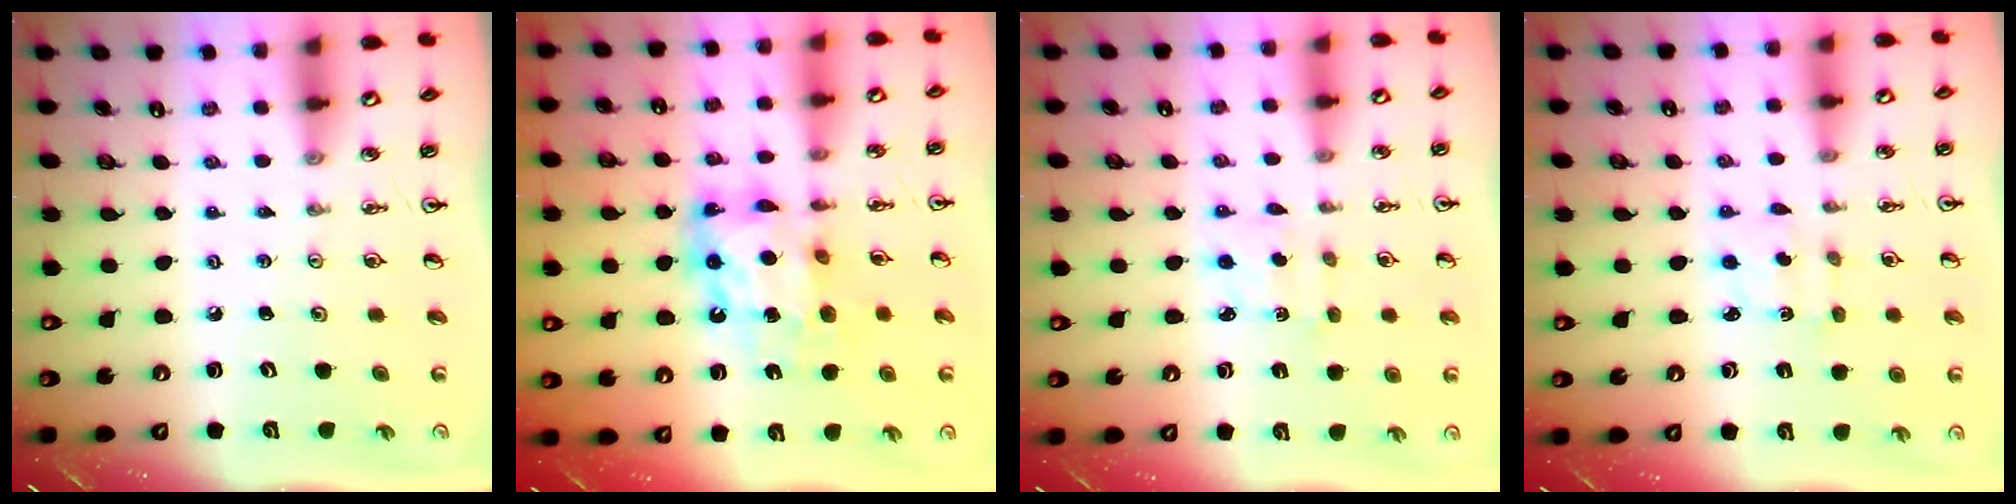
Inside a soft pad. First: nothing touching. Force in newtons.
{"total": 12.4, "press": 12.4, "slide": 1.1}
{"total": 1.9, "press": 1.7, "slide": 0.8}
{"total": 2.4, "press": 2.4, "slide": 0.6}